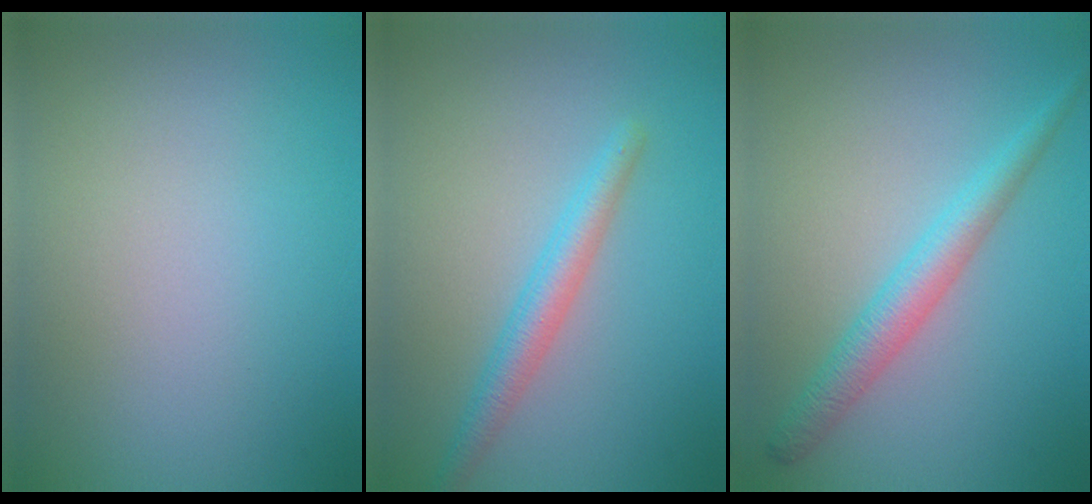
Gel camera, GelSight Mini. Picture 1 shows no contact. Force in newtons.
{"total": 2.7, "press": 2.7, "slide": 0.1}
{"total": 3.2, "press": 3.2, "slide": 0.1}